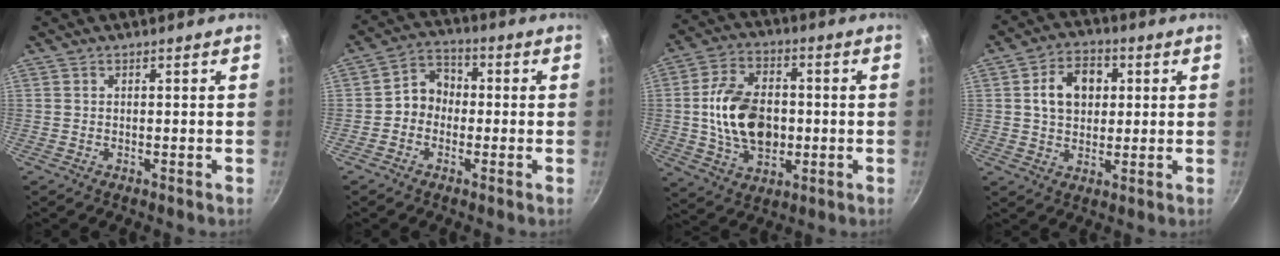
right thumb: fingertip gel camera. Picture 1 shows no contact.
{"total": 6.0, "force": [-0.8, 5.1, 3.0], "torque": [-0.016, 0.023, -0.031]}
{"total": 15.7, "force": [-0.5, 10.6, 11.6], "torque": [-0.183, 0.015, -0.009]}
{"total": 9.6, "force": [2.0, 7.1, 6.1], "torque": [-0.077, 0.010, 0.026]}